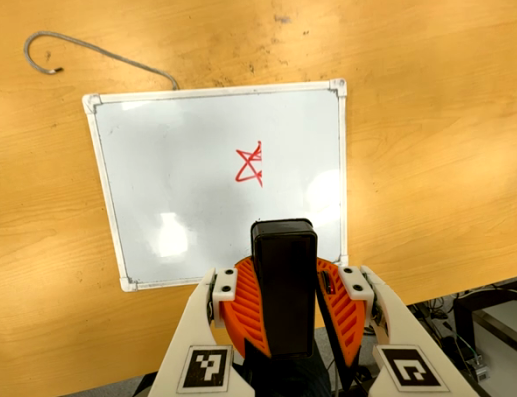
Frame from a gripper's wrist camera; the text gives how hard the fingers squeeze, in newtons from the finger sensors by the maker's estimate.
{"total": 11.3, "left": 11.3, "right": 11.3}